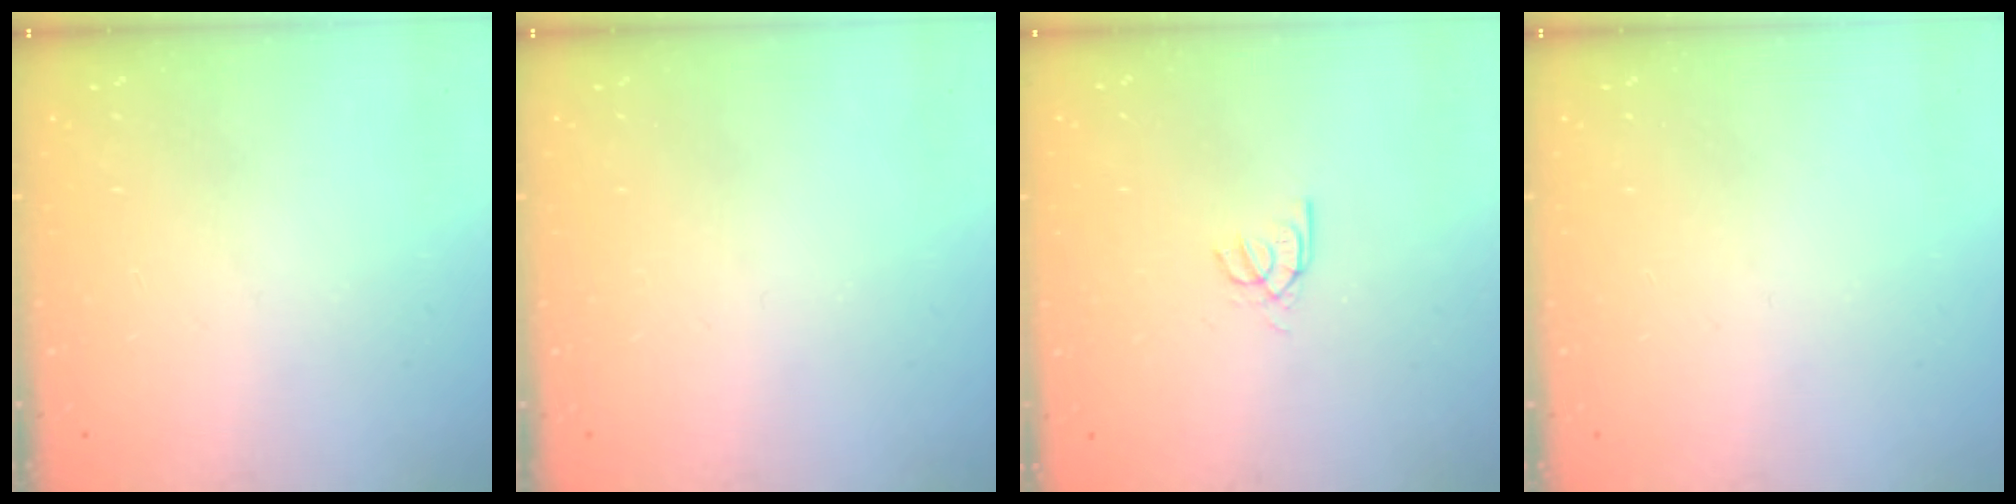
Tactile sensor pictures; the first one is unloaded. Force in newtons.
{"total": 0.0}
{"total": 3.6, "press": 3.5, "slide": 0.4}
{"total": 0.0}